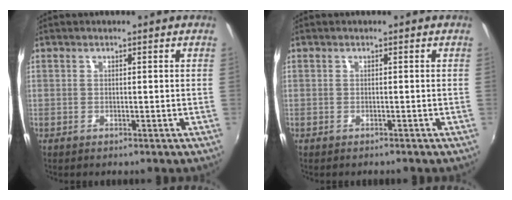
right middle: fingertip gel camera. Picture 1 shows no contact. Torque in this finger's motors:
{"motor_torque": [-0.14, -0.42, -0.08, -0.02]}